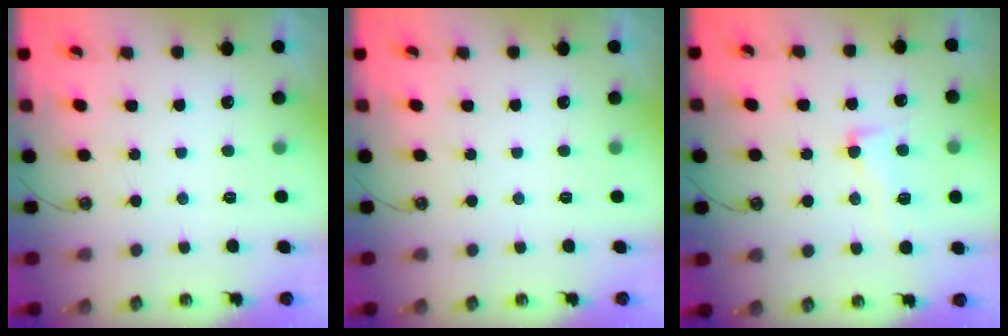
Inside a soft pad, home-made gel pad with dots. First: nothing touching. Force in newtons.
{"total": 0.0}
{"total": 3.1, "press": 2.6, "slide": 1.6}